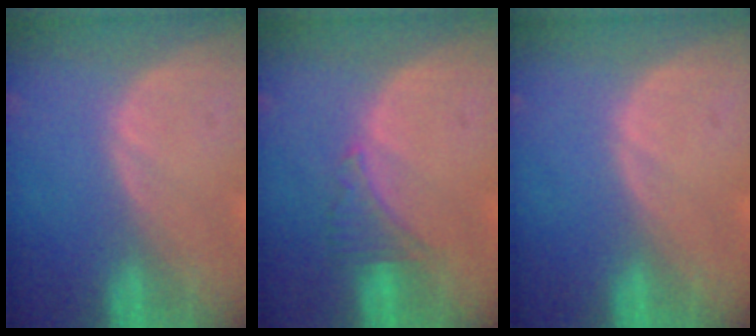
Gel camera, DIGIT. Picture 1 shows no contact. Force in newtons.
{"total": 2.9, "press": 2.9, "slide": 0.6}
{"total": 0.0}